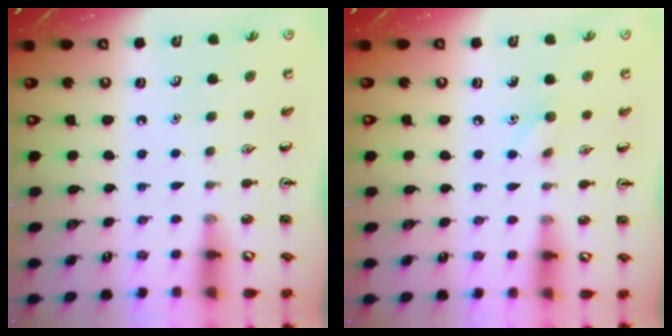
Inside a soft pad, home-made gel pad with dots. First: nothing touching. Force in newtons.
{"total": 6.1, "press": 5.8, "slide": 1.9}